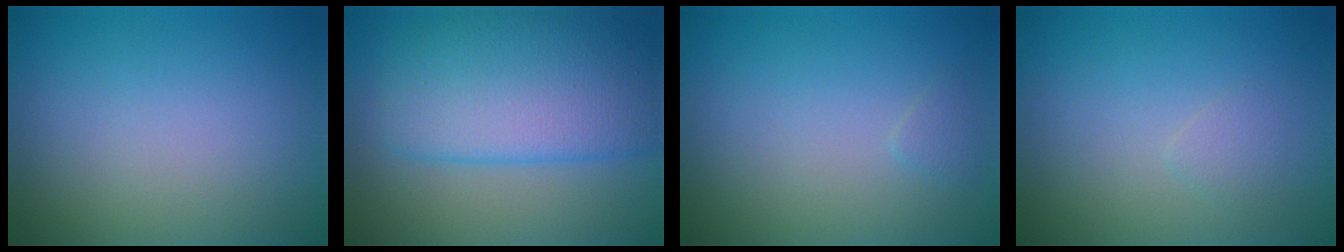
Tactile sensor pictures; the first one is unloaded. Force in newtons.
{"total": 7.8, "press": 7.8, "slide": 0.1}
{"total": 0.6, "press": 0.6, "slide": 0.0}
{"total": 0.8, "press": 0.8, "slide": 0.1}